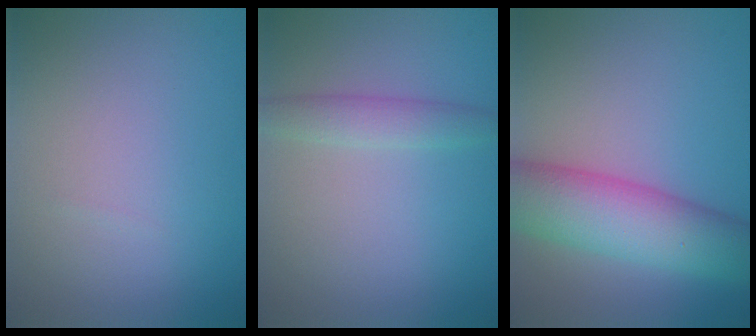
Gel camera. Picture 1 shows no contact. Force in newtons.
{"total": 2.1, "press": 2.1, "slide": 0.1}
{"total": 8.7, "press": 8.7, "slide": 0.1}